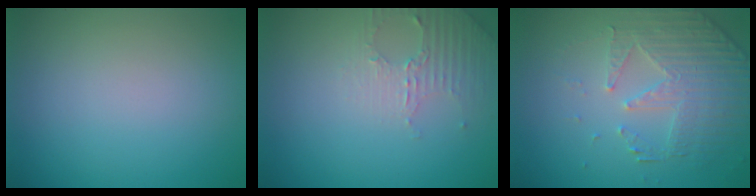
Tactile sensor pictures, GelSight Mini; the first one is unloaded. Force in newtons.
{"total": 2.6, "press": 2.5, "slide": 0.7}
{"total": 4.8, "press": 3.7, "slide": 3.1}